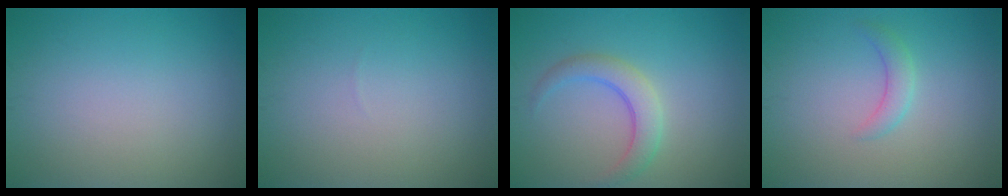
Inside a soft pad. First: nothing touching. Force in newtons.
{"total": 0.0}
{"total": 3.0, "press": 3.0, "slide": 0.0}
{"total": 1.6, "press": 1.6, "slide": 0.1}